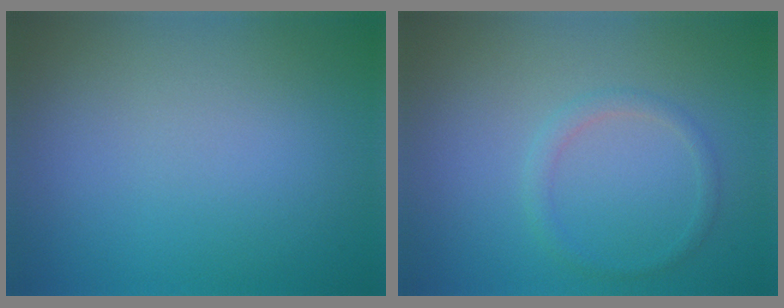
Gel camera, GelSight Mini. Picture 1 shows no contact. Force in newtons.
{"total": 1.4, "press": 1.4, "slide": 0.1}